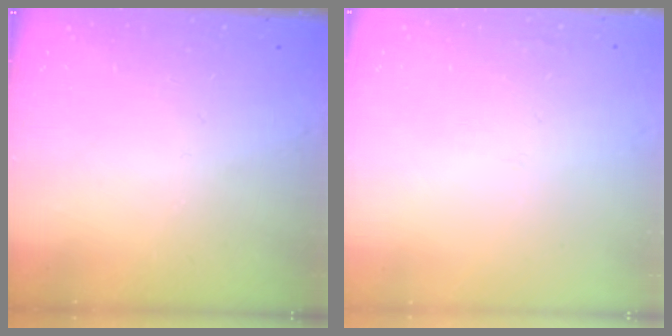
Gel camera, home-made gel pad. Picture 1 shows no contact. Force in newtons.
{"total": 0.9, "press": 0.9, "slide": 0.1}